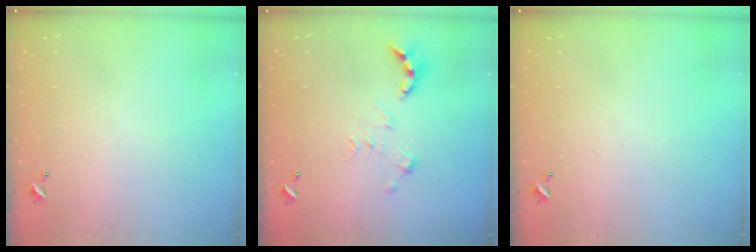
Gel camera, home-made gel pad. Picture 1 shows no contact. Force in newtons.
{"total": 3.3, "press": 3.3, "slide": 0.4}
{"total": 0.0}